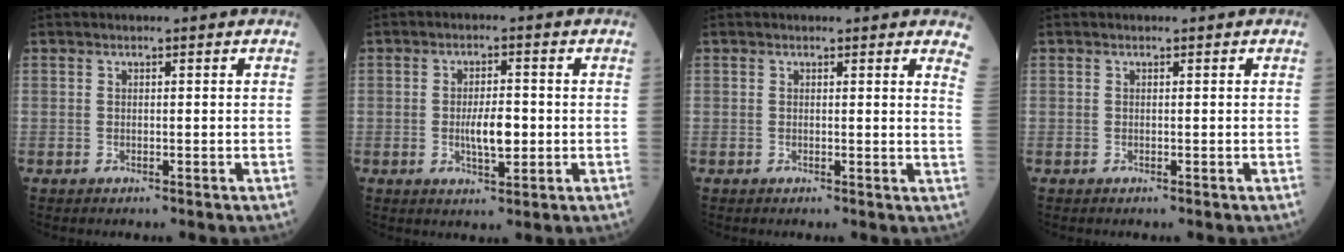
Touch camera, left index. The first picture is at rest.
{"total": 4.8, "force": [-0.7, 1.6, 4.5], "torque": [-0.084, -0.006, -0.010]}
{"total": 5.5, "force": [5.3, 0.7, 1.4], "torque": [-0.001, -0.027, 0.026]}
{"total": 0.0}